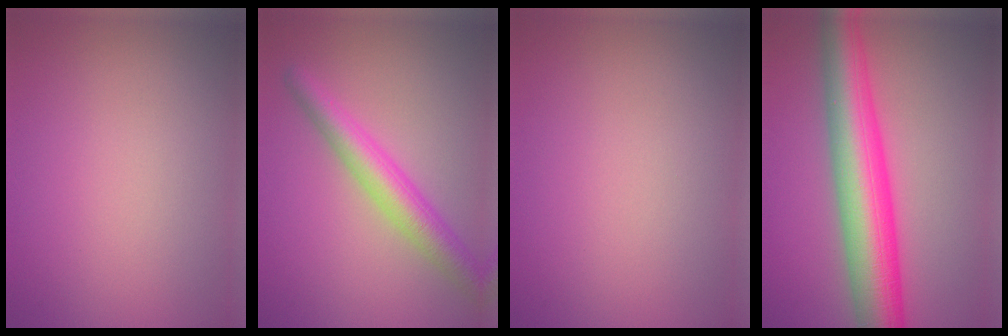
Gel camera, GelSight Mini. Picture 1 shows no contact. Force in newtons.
{"total": 4.5, "press": 4.5, "slide": 0.1}
{"total": 0.0}
{"total": 9.6, "press": 9.6, "slide": 0.1}